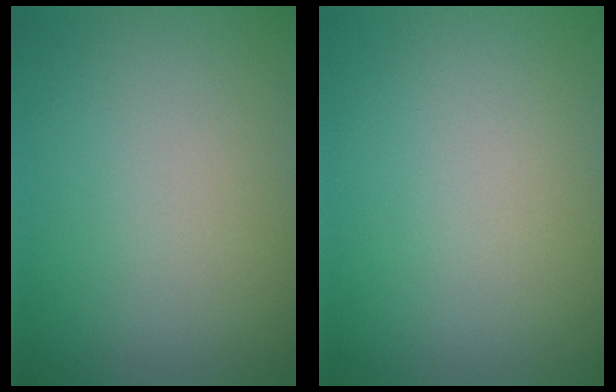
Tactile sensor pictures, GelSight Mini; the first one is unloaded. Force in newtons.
{"total": 0.0}